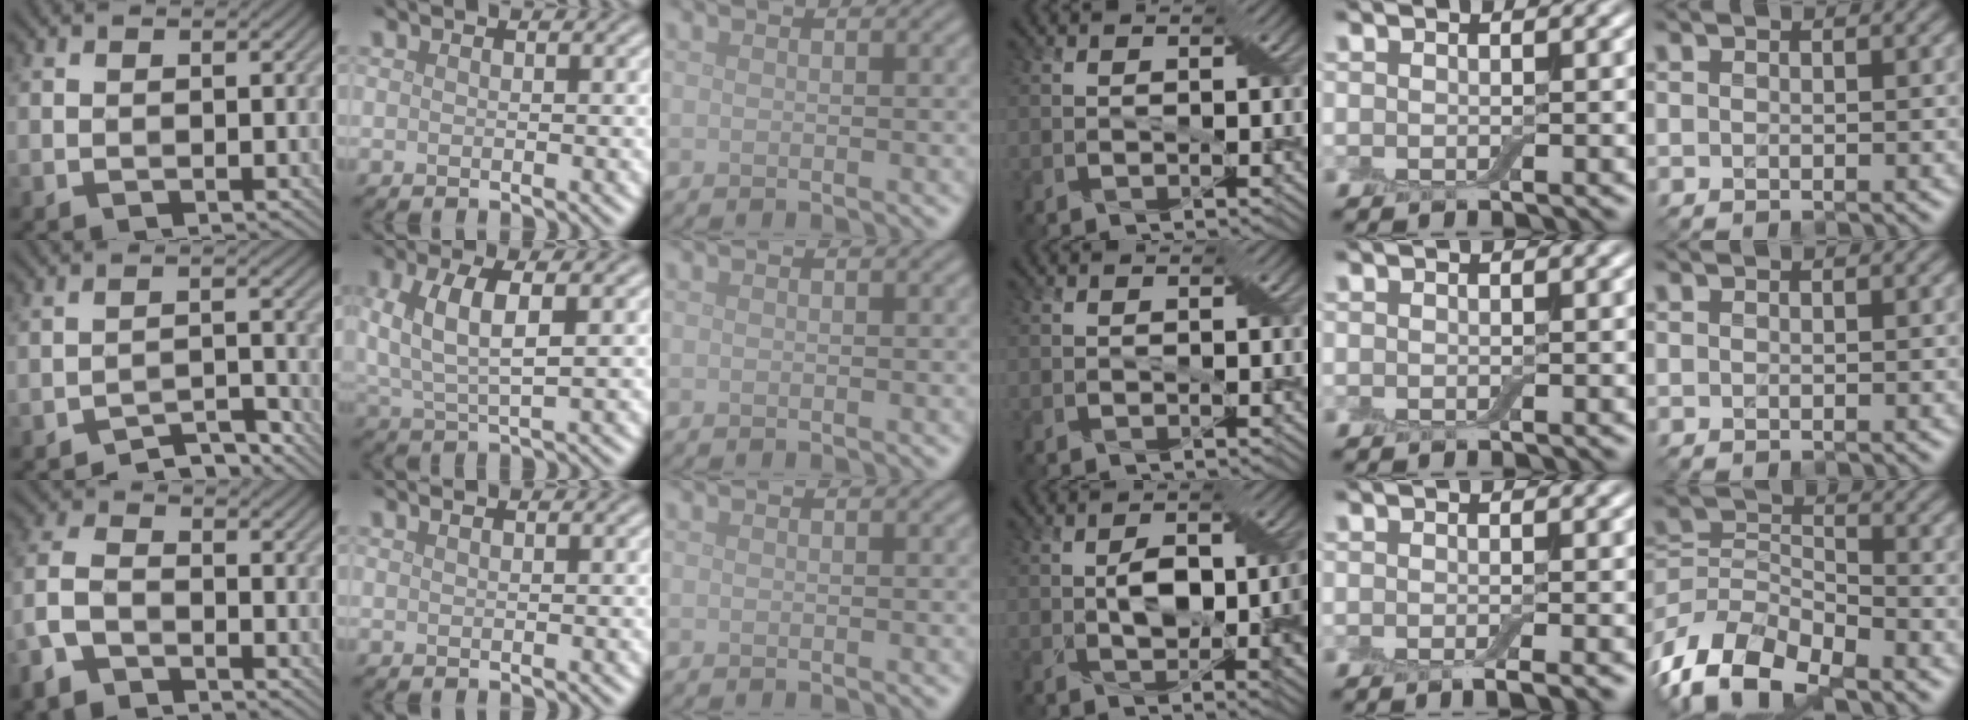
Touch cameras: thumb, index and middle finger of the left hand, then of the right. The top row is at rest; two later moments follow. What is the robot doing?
{"motion": "insert", "object": "backpack"}